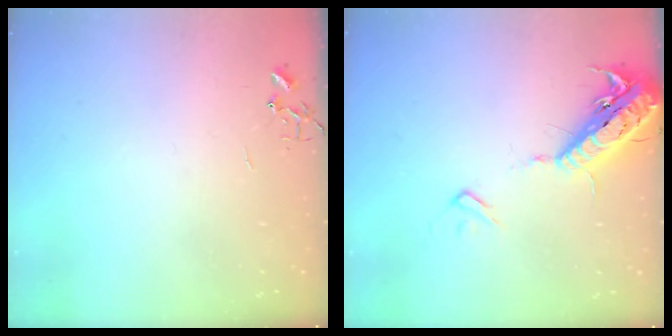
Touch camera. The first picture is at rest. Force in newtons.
{"total": 18.4, "press": 18.0, "slide": 4.0}